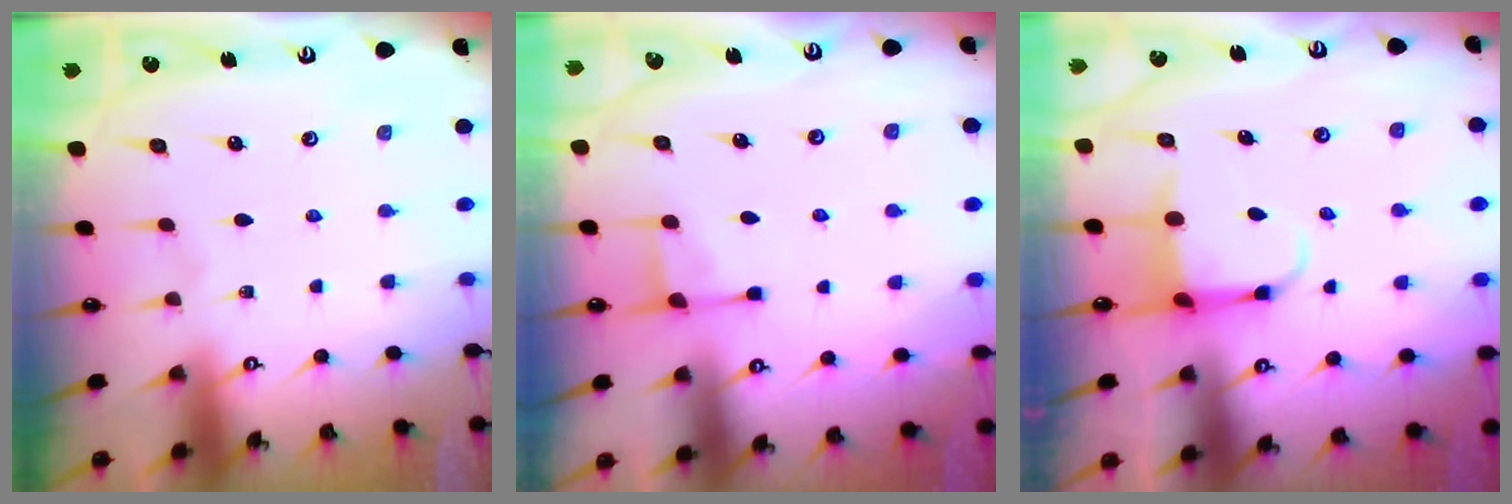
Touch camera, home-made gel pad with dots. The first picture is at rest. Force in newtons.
{"total": 3.6, "press": 3.5, "slide": 0.7}
{"total": 3.9, "press": 3.7, "slide": 1.0}